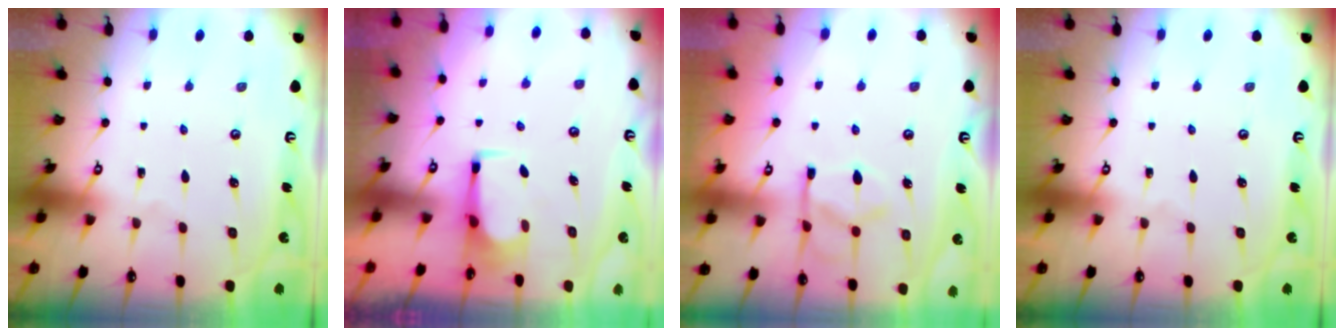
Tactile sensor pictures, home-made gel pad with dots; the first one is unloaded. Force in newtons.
{"total": 2.4, "press": 2.4, "slide": 0.4}
{"total": 6.9, "press": 6.7, "slide": 1.7}
{"total": 0.0}